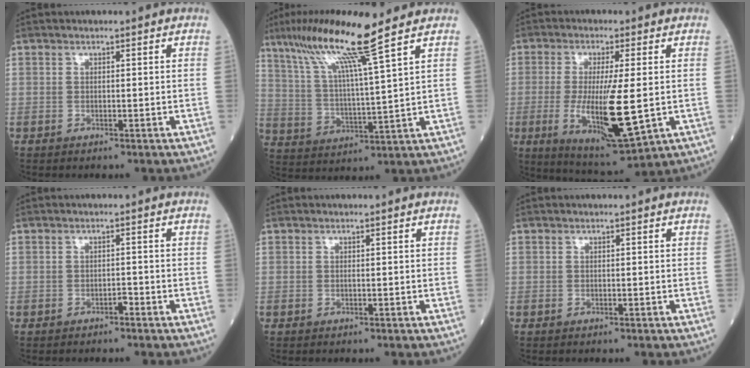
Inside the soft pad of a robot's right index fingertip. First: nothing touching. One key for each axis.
{"total": 12.7, "fx": 8.5, "fy": -1.9, "fz": 9.2, "tx": -0.173, "ty": 0.008, "tz": 0.154}
{"total": 12.9, "fx": -1.5, "fy": 1.8, "fz": 12.6, "tx": -0.231, "ty": -0.029, "tz": -0.020}
{"total": 0.8, "fx": -0.6, "fy": 0.2, "fz": 0.4, "tx": -0.007, "ty": 0.002, "tz": -0.011}
{"total": 0.0}
{"total": 0.0}